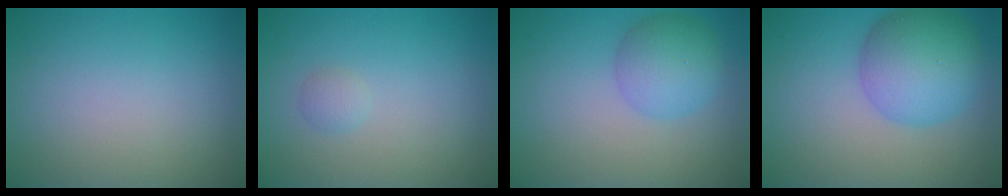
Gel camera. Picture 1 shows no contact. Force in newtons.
{"total": 0.9, "press": 0.9, "slide": 0.0}
{"total": 3.9, "press": 3.9, "slide": 0.1}
{"total": 6.8, "press": 6.8, "slide": 0.1}